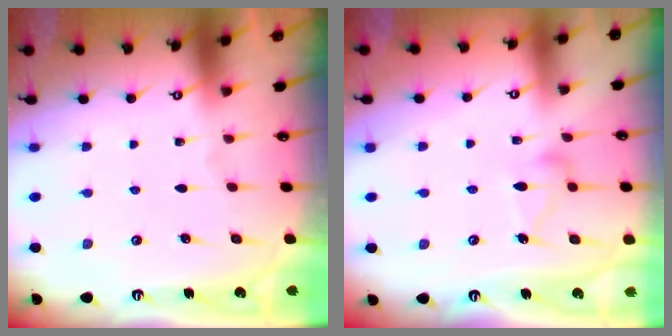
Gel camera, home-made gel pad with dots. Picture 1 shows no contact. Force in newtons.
{"total": 11.2, "press": 11.2, "slide": 0.5}